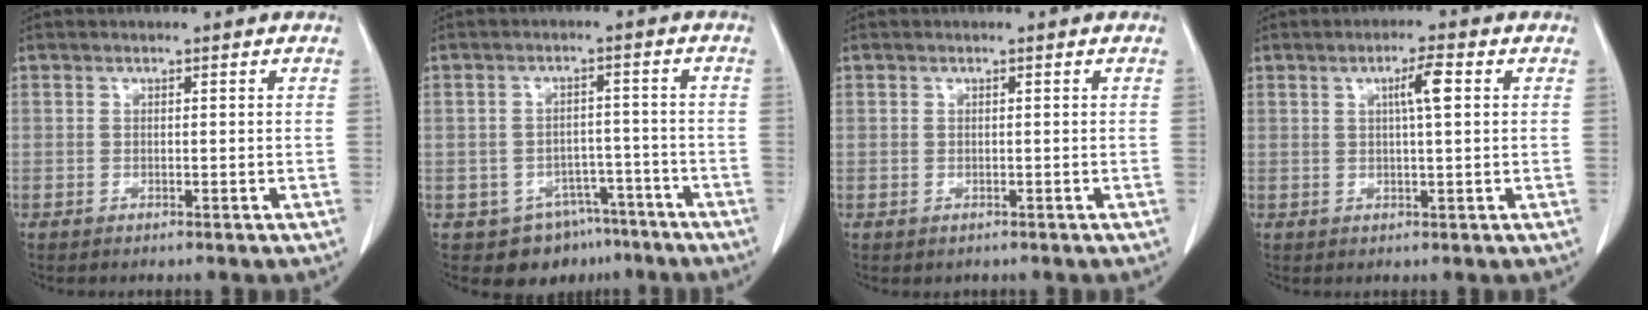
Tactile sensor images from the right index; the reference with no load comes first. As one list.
[{"total": 7.6, "force": [-5.0, 5.6, 1.5], "torque": [-0.005, 0.019, -0.063]}, {"total": 0.7, "force": [-0.2, 0.6, 0.0], "torque": [-0.001, 0.005, -0.004]}, {"total": 3.7, "force": [1.0, 0.1, 3.6], "torque": [-0.061, 0.003, 0.016]}]